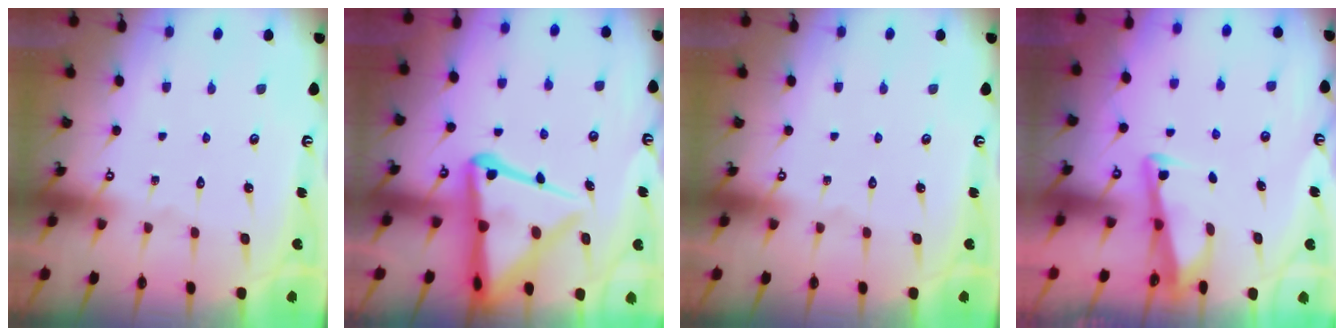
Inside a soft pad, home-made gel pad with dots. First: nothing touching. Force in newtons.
{"total": 14.9, "press": 14.8, "slide": 1.5}
{"total": 0.0}
{"total": 3.4, "press": 3.3, "slide": 0.4}